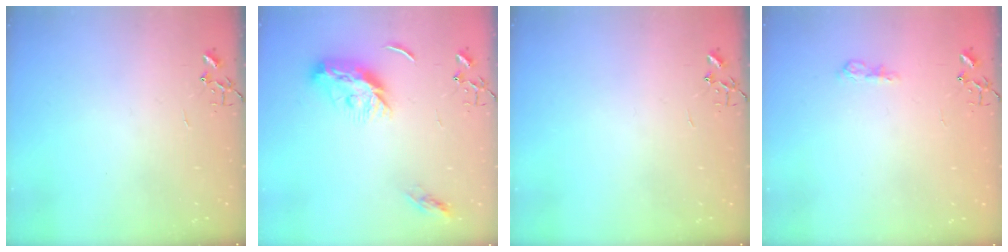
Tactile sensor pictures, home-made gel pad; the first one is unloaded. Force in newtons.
{"total": 11.0, "press": 11.0, "slide": 0.1}
{"total": 0.0}
{"total": 7.9, "press": 7.9, "slide": 0.9}